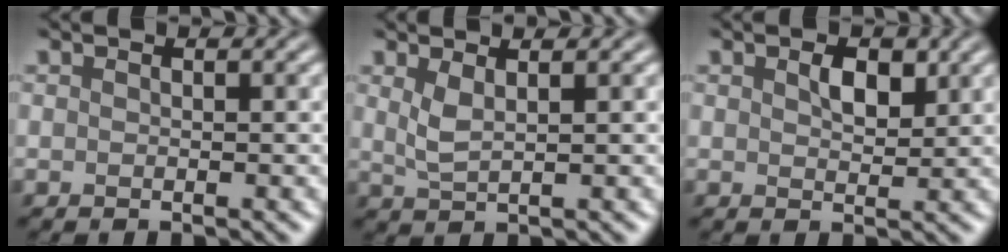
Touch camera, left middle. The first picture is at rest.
{"total": 2.0, "force": [0.9, 0.6, 1.6], "torque": [-0.038, -0.004, 0.022]}
{"total": 2.1, "force": [1.0, 1.1, 1.5], "torque": [-0.026, 0.000, 0.018]}